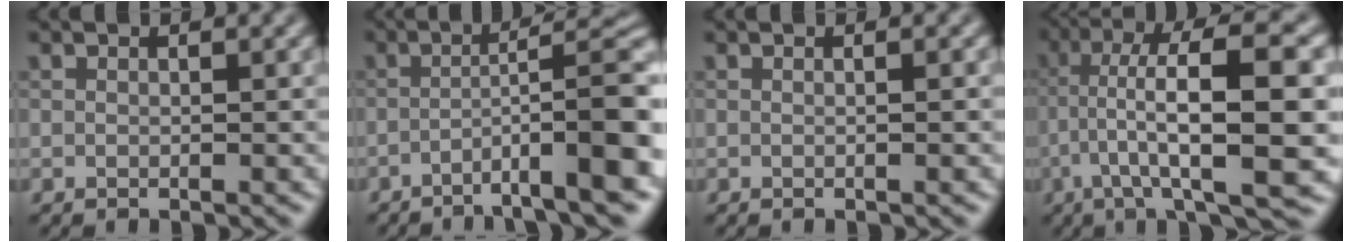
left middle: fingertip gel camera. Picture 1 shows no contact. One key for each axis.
{"total": 9.3, "fx": -3.9, "fy": 1.5, "fz": 8.3, "tx": -0.118, "ty": 0.008, "tz": -0.068}
{"total": 1.3, "fx": 0.0, "fy": 0.7, "fz": 1.0, "tx": -0.010, "ty": -0.007, "tz": -0.013}
{"total": 12.5, "fx": -1.8, "fy": 2.7, "fz": 12.1, "tx": -0.196, "ty": 0.022, "tz": -0.031}